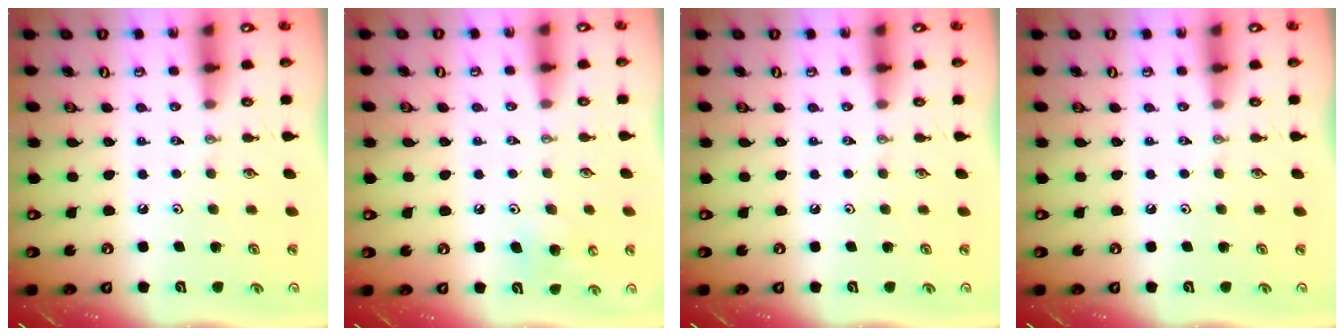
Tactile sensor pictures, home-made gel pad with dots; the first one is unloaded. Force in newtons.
{"total": 9.5, "press": 9.4, "slide": 1.4}
{"total": 0.0}
{"total": 0.0}